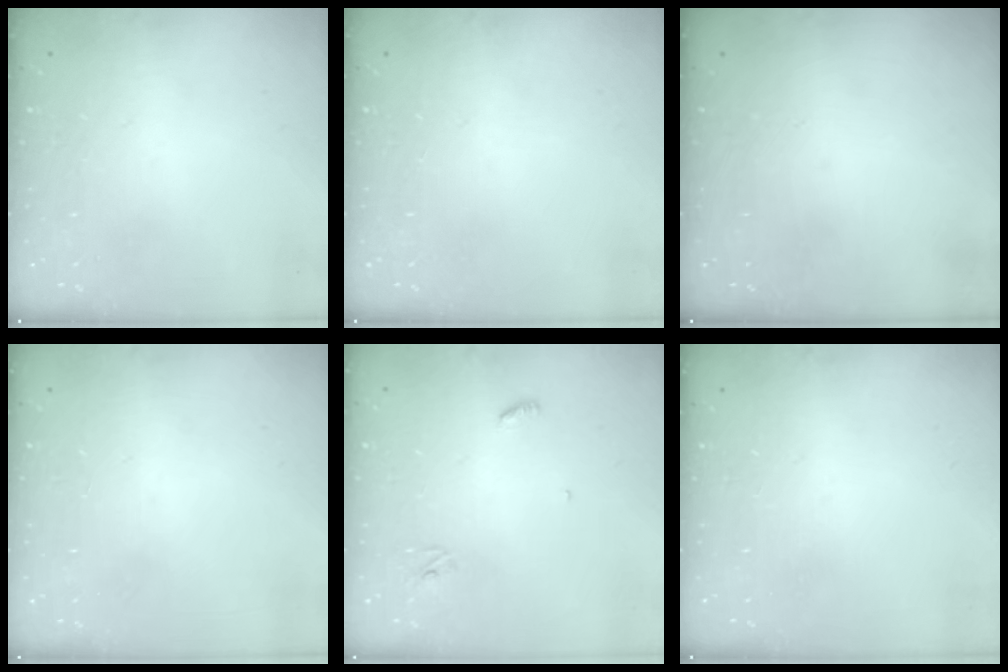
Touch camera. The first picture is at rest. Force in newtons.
{"total": 0.0}
{"total": 0.0}
{"total": 0.9, "press": 0.9, "slide": 0.0}
{"total": 3.2, "press": 3.2, "slide": 0.3}
{"total": 0.0}